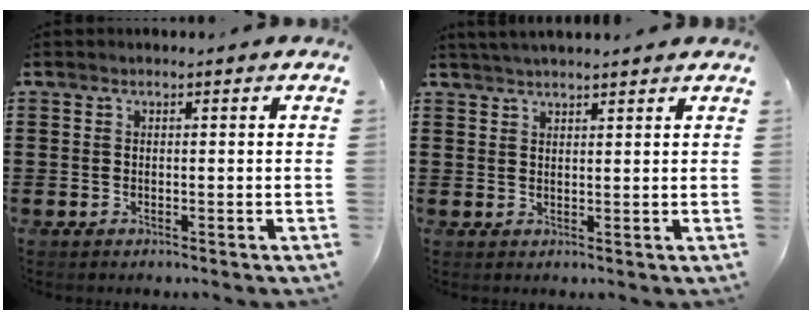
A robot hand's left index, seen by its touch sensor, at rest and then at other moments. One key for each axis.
{"total": 2.1, "fx": 2.1, "fy": -0.1, "fz": 0.5, "tx": -0.012, "ty": 0.002, "tz": 0.040}